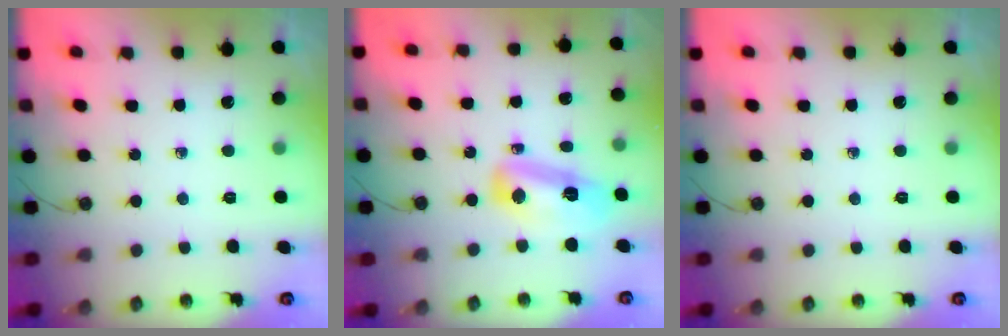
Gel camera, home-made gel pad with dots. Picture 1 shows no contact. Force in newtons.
{"total": 12.1, "press": 11.2, "slide": 4.8}
{"total": 0.0}